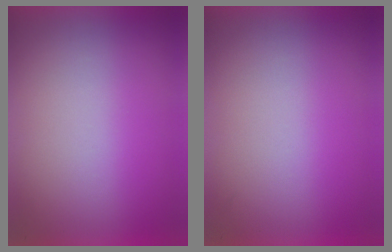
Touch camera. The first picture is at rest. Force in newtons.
{"total": 1.1}